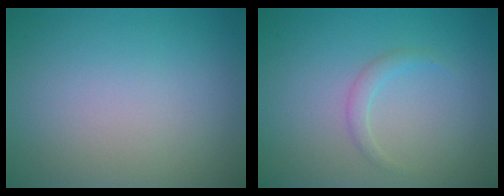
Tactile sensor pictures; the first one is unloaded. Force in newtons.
{"total": 1.1, "press": 1.1, "slide": 0.1}